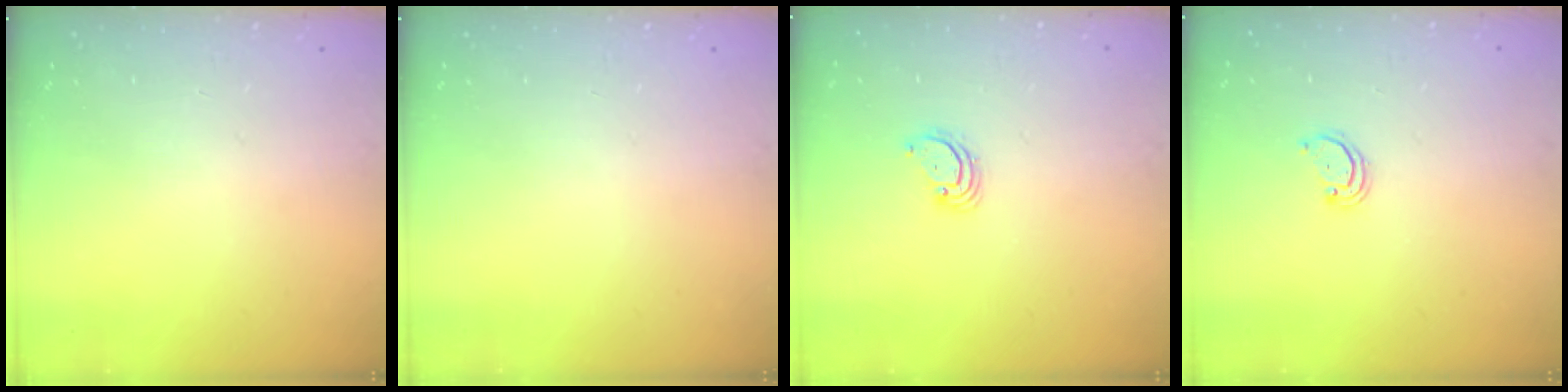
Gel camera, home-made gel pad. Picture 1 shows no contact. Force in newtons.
{"total": 0.0}
{"total": 3.4, "press": 3.4, "slide": 0.1}
{"total": 2.2, "press": 2.2, "slide": 0.2}